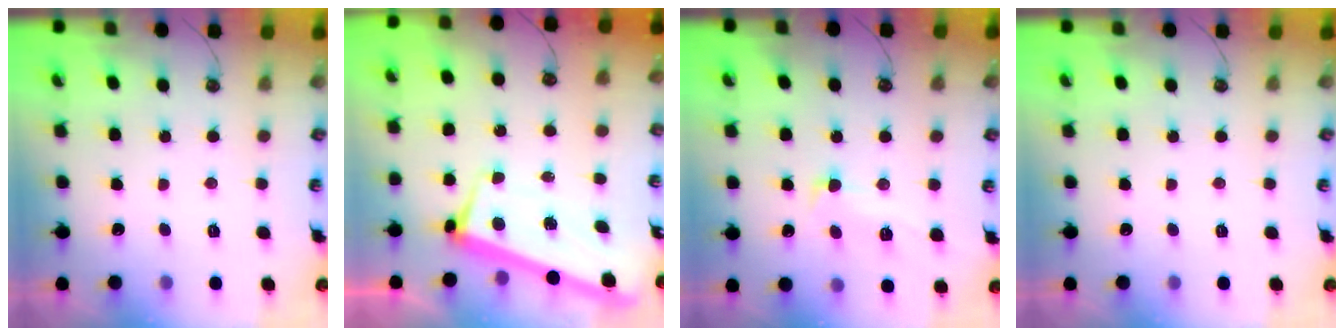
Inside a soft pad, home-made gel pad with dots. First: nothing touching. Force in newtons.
{"total": 1.3, "press": 0.2, "slide": 1.3}
{"total": 2.1, "press": 1.8, "slide": 1.1}
{"total": 0.0}